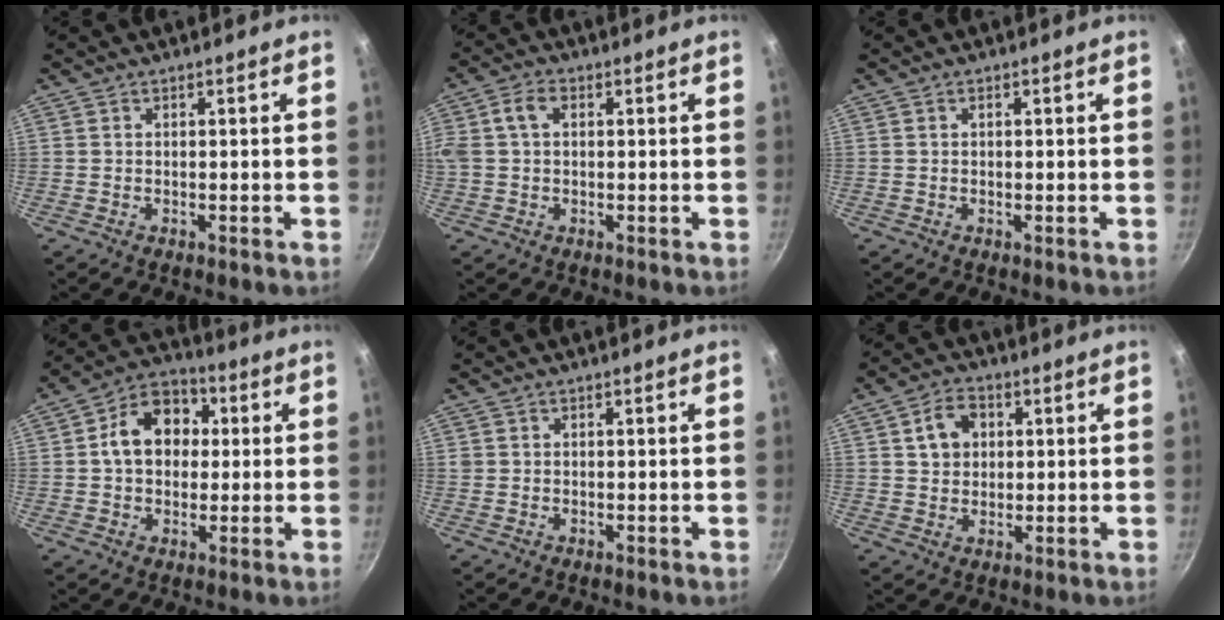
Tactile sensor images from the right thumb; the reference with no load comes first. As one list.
[{"total": 6.3, "force": [1.1, 4.1, 4.6], "torque": [-0.095, 0.018, 0.015]}, {"total": 0.5, "force": [0.0, 0.2, 0.5], "torque": [-0.012, 0.002, 0.000]}, {"total": 12.1, "force": [1.6, 9.2, 7.6], "torque": [-0.083, 0.024, 0.008]}, {"total": 0.5, "force": [0.1, 0.5, 0.1], "torque": [-0.001, 0.003, 0.001]}, {"total": 6.6, "force": [1.8, 5.2, 3.7], "torque": [-0.040, 0.007, 0.026]}]